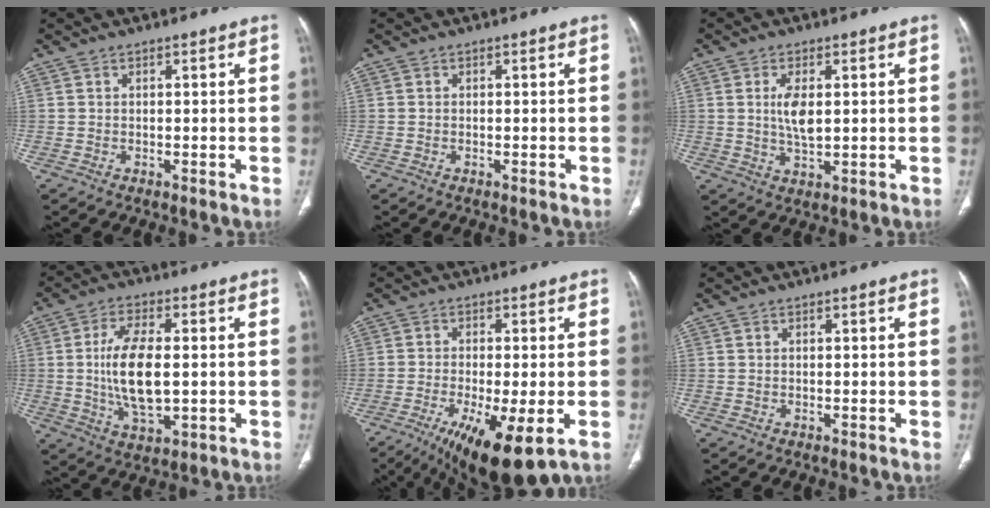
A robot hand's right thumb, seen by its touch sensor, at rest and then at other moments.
{"total": 0.0}
{"total": 5.3, "force": [1.0, 2.3, 4.7], "torque": [-0.093, -0.011, 0.022]}
{"total": 12.5, "force": [-0.1, 5.8, 11.1], "torque": [-0.207, -0.006, 0.003]}
{"total": 13.7, "force": [-6.0, 3.8, 11.7], "torque": [-0.186, -0.017, -0.086]}
{"total": 0.0}